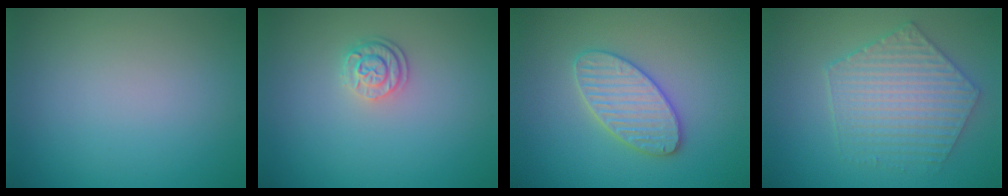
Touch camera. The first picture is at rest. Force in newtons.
{"total": 2.1, "press": 1.8, "slide": 1.2}
{"total": 3.5, "press": 3.5, "slide": 0.3}
{"total": 5.0, "press": 4.3, "slide": 2.6}